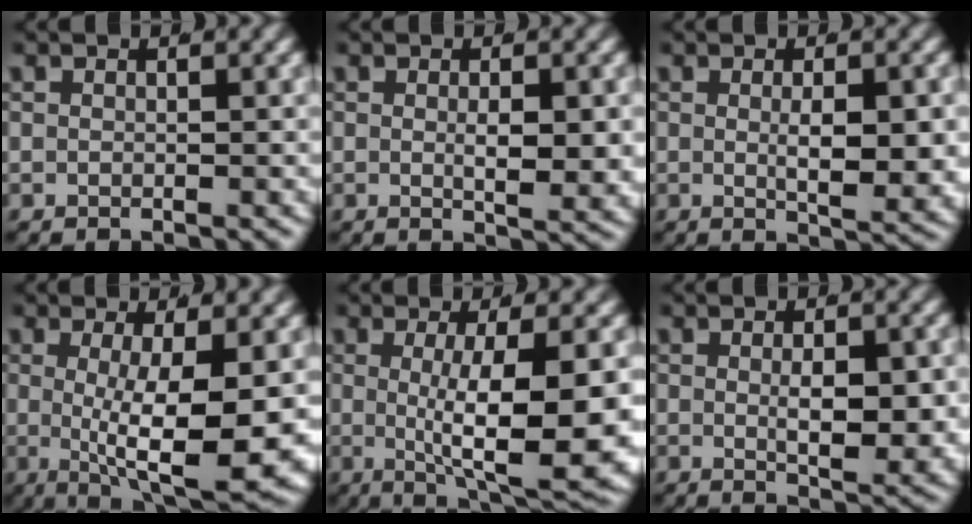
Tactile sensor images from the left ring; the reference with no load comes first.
{"total": 2.6, "force": [0.1, 0.3, 2.6], "torque": [-0.037, -0.010, 0.004]}
{"total": 3.5, "force": [0.1, 0.5, 3.4], "torque": [-0.051, -0.012, 0.004]}
{"total": 10.1, "force": [-0.5, 2.7, 9.7], "torque": [-0.138, -0.023, 0.007]}
{"total": 10.2, "force": [-0.4, 2.2, 9.9], "torque": [-0.137, -0.015, 0.010]}
{"total": 3.7, "force": [0.0, 1.1, 3.6], "torque": [-0.050, -0.014, 0.005]}